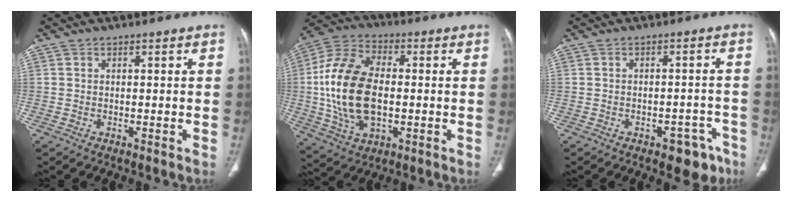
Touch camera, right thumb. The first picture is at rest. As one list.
[{"total": 18.7, "force": [-0.4, 11.1, 15.0], "torque": [-0.296, 0.012, -0.004]}, {"total": 6.7, "force": [-4.2, 3.6, 3.9], "torque": [-0.023, 0.030, -0.049]}]